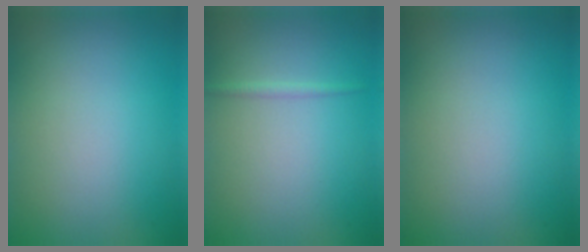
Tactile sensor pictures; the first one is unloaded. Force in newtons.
{"total": 0.8, "press": 0.8, "slide": 0.1}
{"total": 0.0}